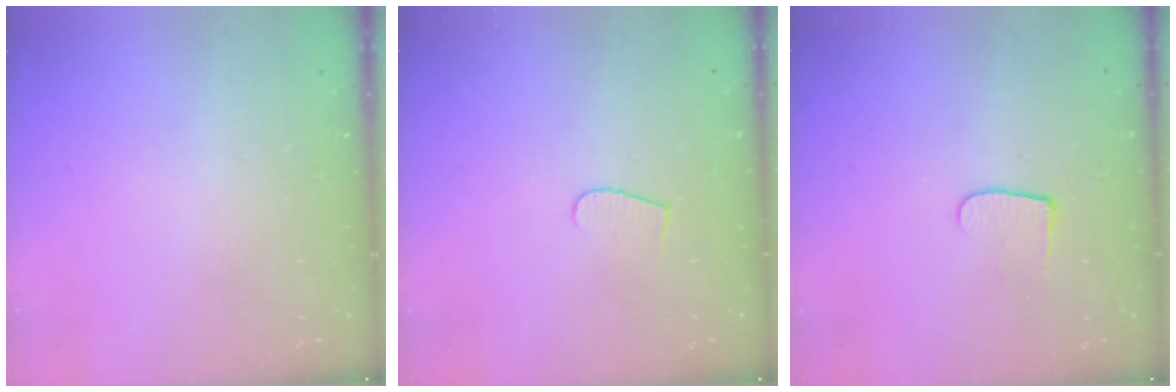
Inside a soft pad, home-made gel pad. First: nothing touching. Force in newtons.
{"total": 4.6, "press": 4.5, "slide": 0.4}
{"total": 6.1, "press": 6.0, "slide": 0.6}